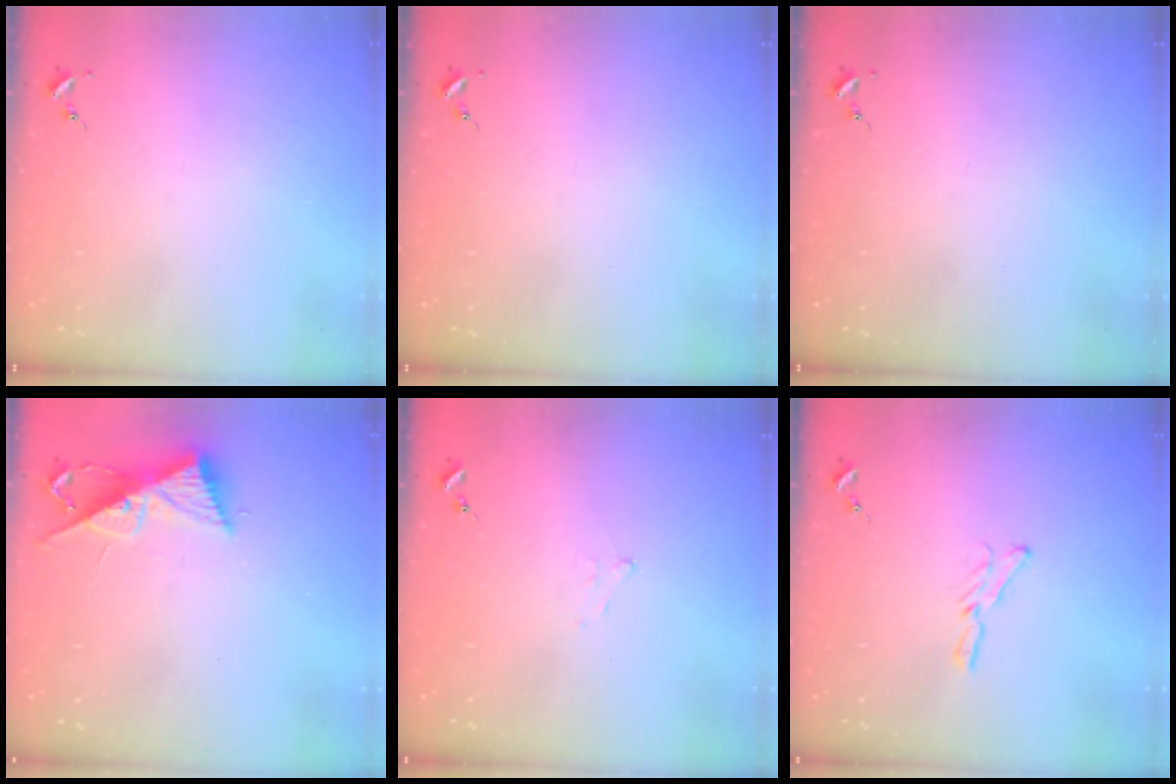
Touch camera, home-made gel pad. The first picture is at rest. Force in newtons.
{"total": 0.0}
{"total": 0.0}
{"total": 9.0, "press": 9.0, "slide": 0.5}
{"total": 4.4, "press": 4.3, "slide": 0.6}
{"total": 4.7, "press": 4.7, "slide": 0.5}